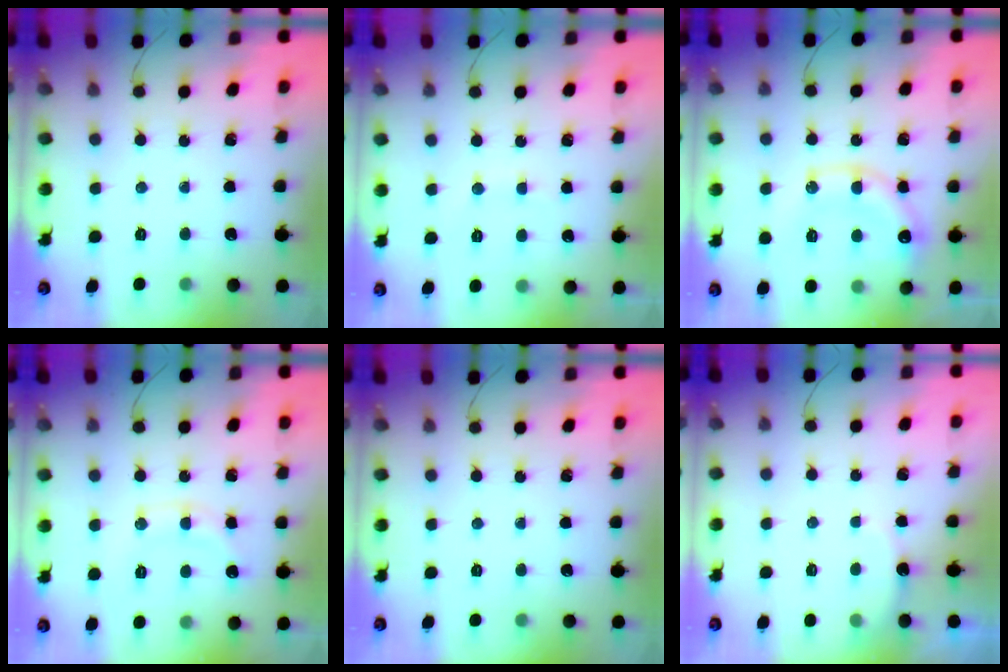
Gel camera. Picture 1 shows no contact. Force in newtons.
{"total": 5.0, "press": 4.8, "slide": 1.2}
{"total": 15.3, "press": 15.1, "slide": 2.3}
{"total": 9.6, "press": 9.5, "slide": 0.7}
{"total": 0.0}
{"total": 3.0, "press": 2.9, "slide": 0.8}